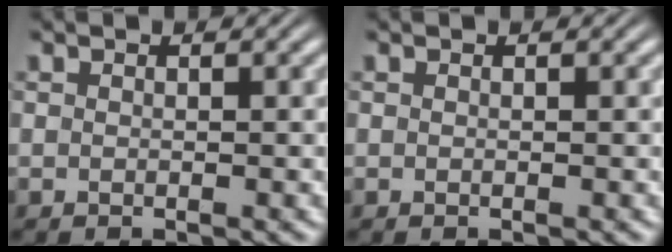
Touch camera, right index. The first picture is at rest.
{"total": 0.0}